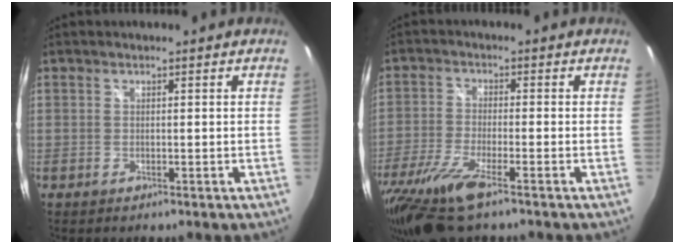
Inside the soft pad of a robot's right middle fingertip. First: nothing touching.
{"total": 11.6, "force": [-8.1, 1.8, 8.1], "torque": [-0.185, -0.048, -0.151]}